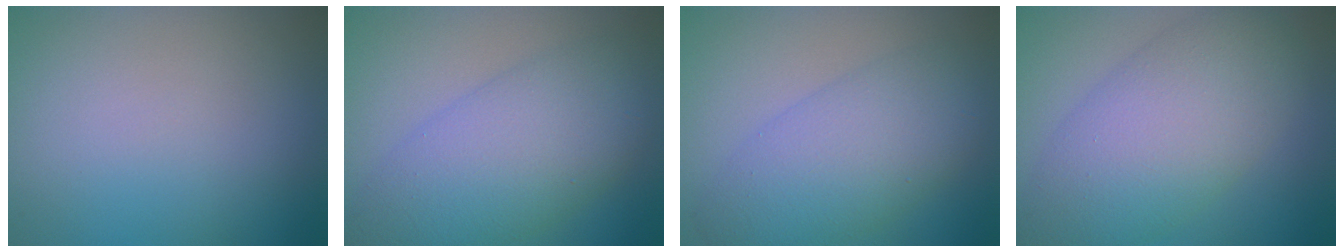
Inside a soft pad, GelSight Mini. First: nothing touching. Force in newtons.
{"total": 8.5, "press": 8.5, "slide": 0.3}
{"total": 6.8, "press": 6.8, "slide": 0.3}
{"total": 9.4, "press": 9.3, "slide": 0.5}